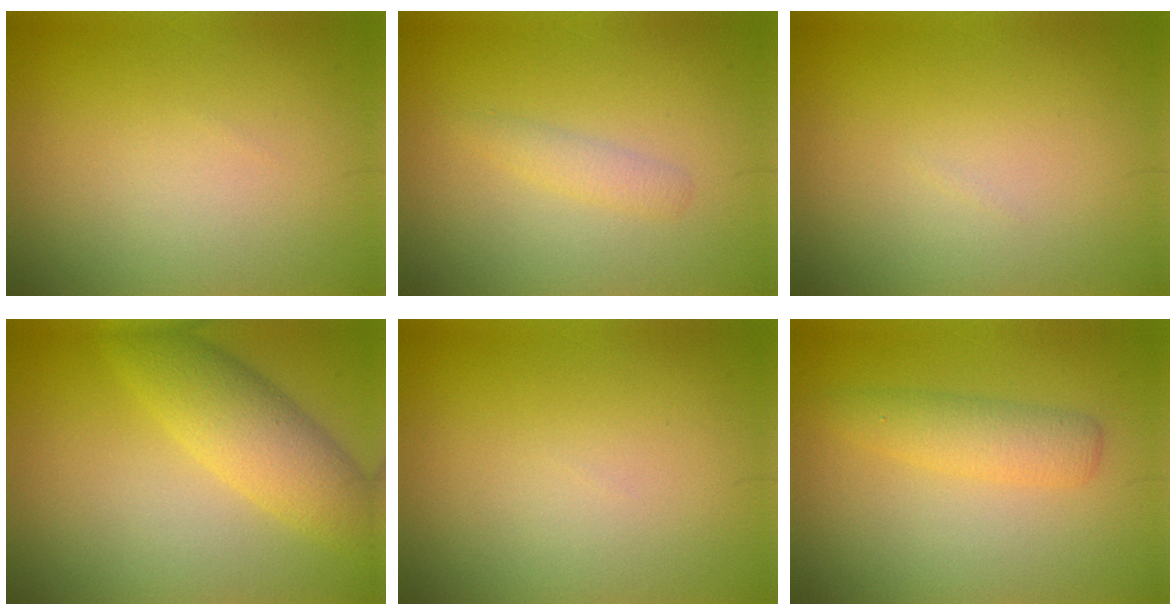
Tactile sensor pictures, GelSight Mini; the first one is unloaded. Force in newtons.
{"total": 1.4, "press": 1.4, "slide": 0.1}
{"total": 0.0}
{"total": 5.3, "press": 5.3, "slide": 0.3}
{"total": 0.0}
{"total": 2.8, "press": 2.7, "slide": 0.2}